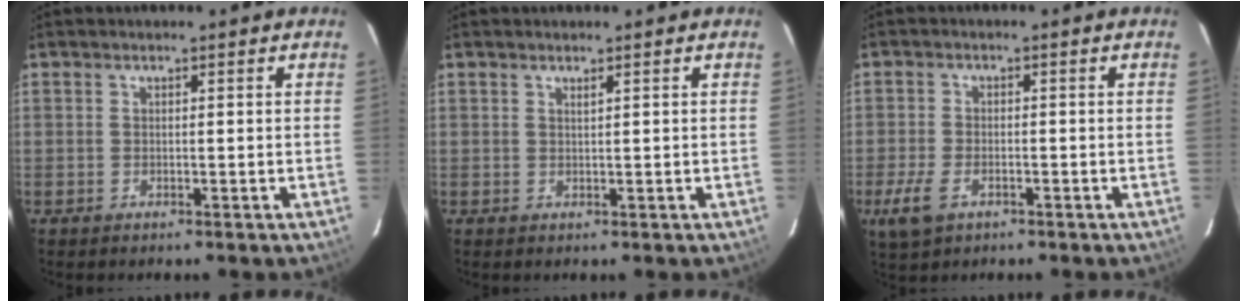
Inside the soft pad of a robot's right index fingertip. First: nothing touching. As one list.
[{"total": 0.5, "force": [0.4, -0.1, 0.3], "torque": [-0.004, 0.000, 0.007]}, {"total": 6.1, "force": [-3.1, 3.3, 4.0], "torque": [-0.105, -0.010, -0.057]}]